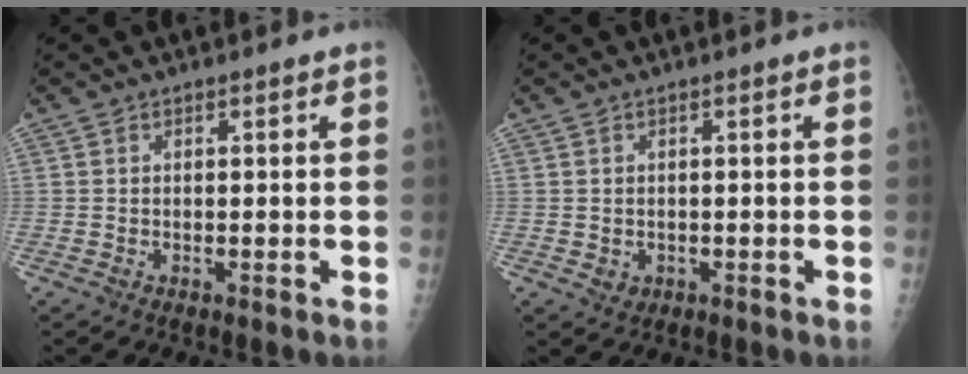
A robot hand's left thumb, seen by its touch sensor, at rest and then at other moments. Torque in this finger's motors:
{"motor_torque": [-0.20, 0.03, 0.01, 0.00, 0.00]}